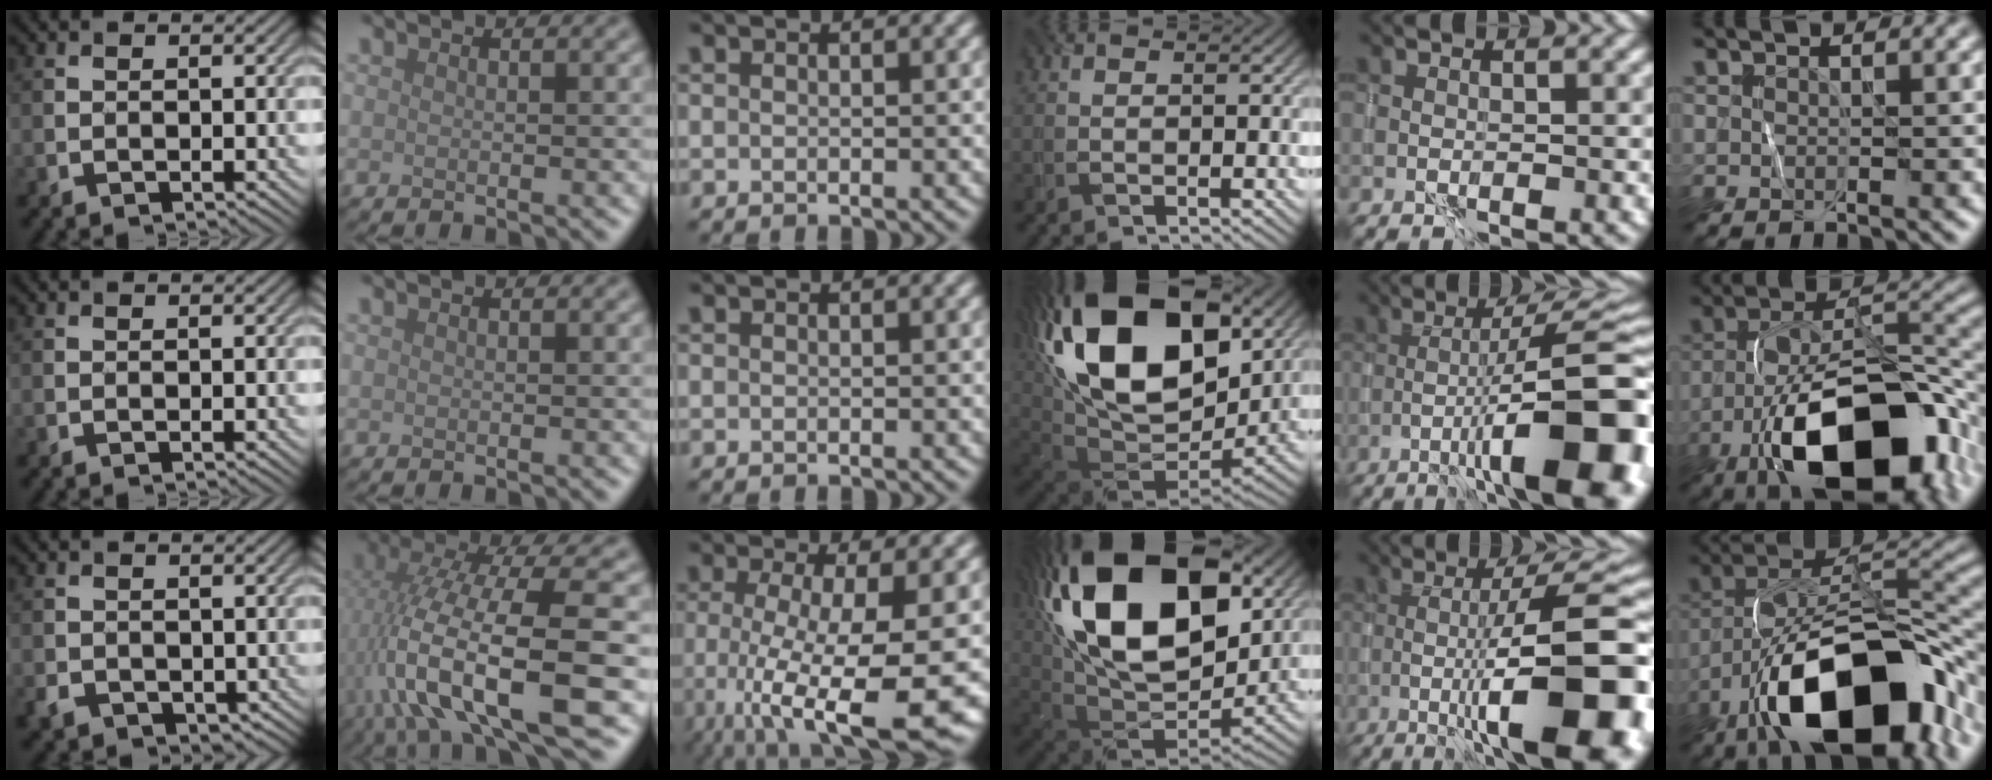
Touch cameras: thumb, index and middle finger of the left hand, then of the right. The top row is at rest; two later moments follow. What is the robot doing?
{"motion": "wrap", "object": "ribbon"}